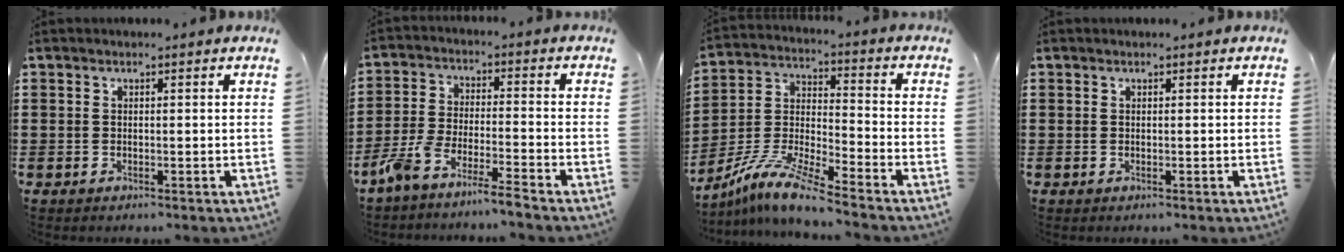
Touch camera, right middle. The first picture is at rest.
{"total": 6.2, "force": [-5.8, -0.6, 2.0], "torque": [-0.065, -0.019, -0.120]}
{"total": 9.9, "force": [-8.8, 0.1, 4.6], "torque": [-0.104, -0.001, -0.180]}
{"total": 0.0}